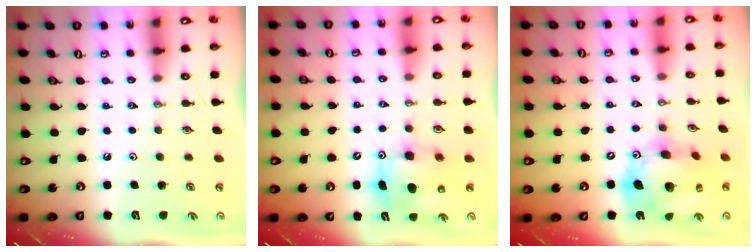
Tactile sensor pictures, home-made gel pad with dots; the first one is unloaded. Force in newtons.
{"total": 7.9, "press": 7.7, "slide": 1.9}
{"total": 20.4, "press": 20.2, "slide": 3.3}